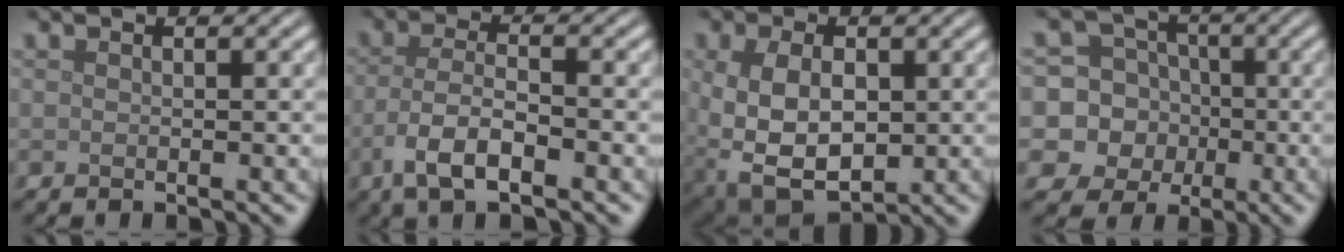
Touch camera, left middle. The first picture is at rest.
{"total": 4.9, "force": [-2.4, 1.8, 3.9], "torque": [-0.082, -0.002, -0.049]}
{"total": 8.9, "force": [-0.4, 6.0, 6.7], "torque": [-0.149, -0.023, 0.013]}
{"total": 12.1, "force": [-1.8, 11.7, 2.7], "torque": [-0.095, 0.017, -0.054]}